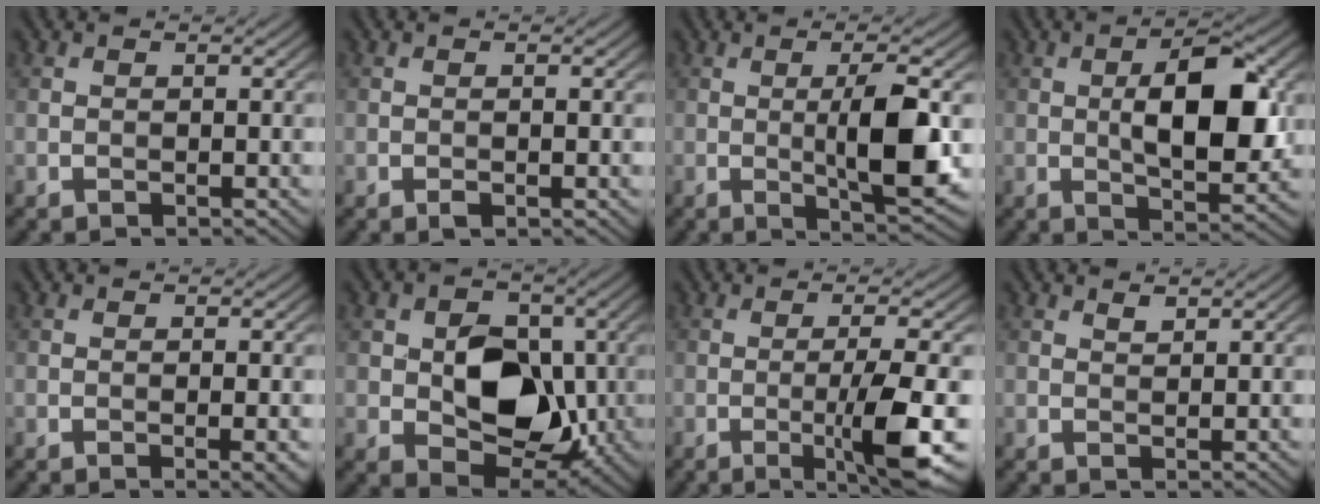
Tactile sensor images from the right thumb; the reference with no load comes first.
{"total": 1.0, "force": [-0.4, 0.3, 0.9], "torque": [-0.016, -0.001, -0.005]}
{"total": 7.7, "force": [-0.1, 1.4, 7.6], "torque": [-0.127, 0.003, 0.001]}
{"total": 10.0, "force": [0.7, 4.2, 9.0], "torque": [-0.138, 0.003, 0.013]}
{"total": 1.8, "force": [-0.4, 0.2, 1.8], "torque": [-0.028, -0.001, -0.007]}
{"total": 9.8, "force": [-0.1, 7.2, 6.7], "torque": [-0.113, -0.010, -0.004]}
{"total": 8.1, "force": [-2.0, 1.0, 7.8], "torque": [-0.126, 0.006, -0.034]}
{"total": 1.0, "force": [0.9, 0.3, 0.5], "torque": [-0.013, -0.003, 0.018]}